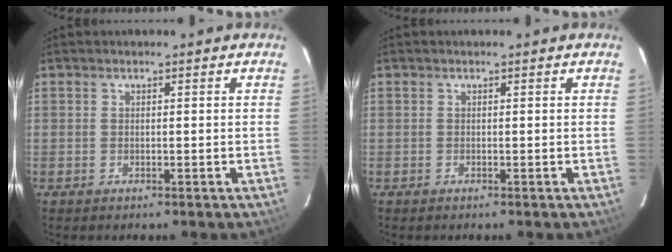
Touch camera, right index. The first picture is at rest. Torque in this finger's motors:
{"motor_torque": [0.14, 0.03, 0.00, 0.01]}